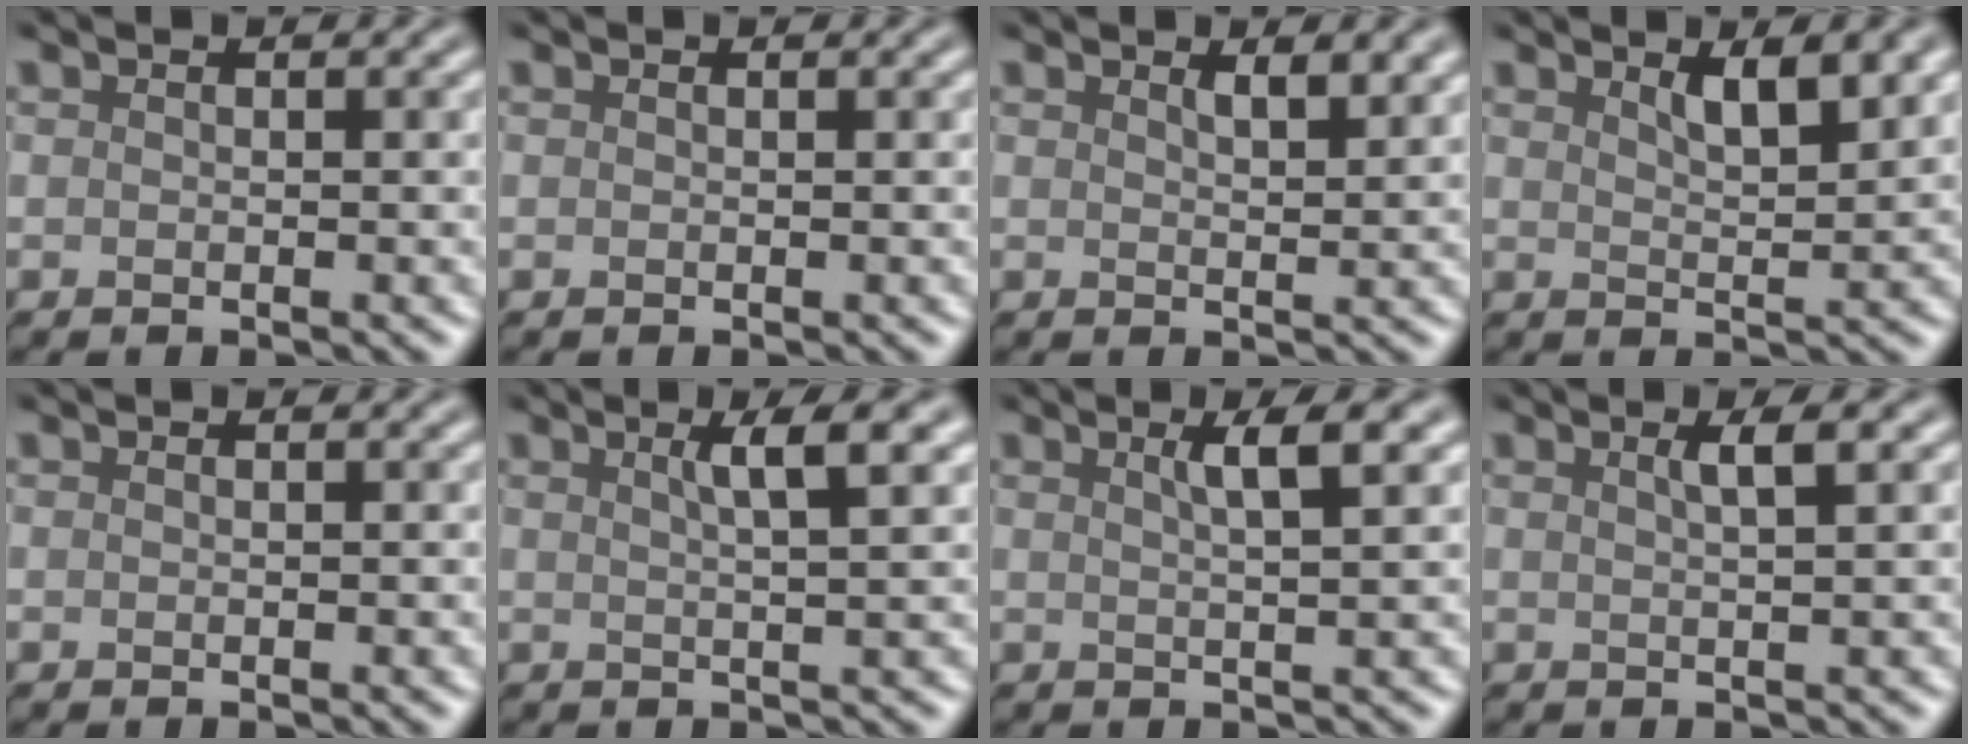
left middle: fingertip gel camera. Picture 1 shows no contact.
{"total": 0.0}
{"total": 2.1, "force": [1.5, 0.6, 1.4], "torque": [-0.015, -0.001, 0.025]}
{"total": 3.4, "force": [2.0, 0.9, 2.6], "torque": [-0.036, -0.001, 0.034]}
{"total": 0.0}
{"total": 3.4, "force": [1.5, 0.8, 3.0], "torque": [-0.031, 0.009, 0.020]}
{"total": 3.1, "force": [1.3, 0.7, 2.7], "torque": [-0.027, 0.007, 0.017]}
{"total": 2.1, "force": [0.9, 0.6, 1.9], "torque": [-0.021, 0.005, 0.008]}